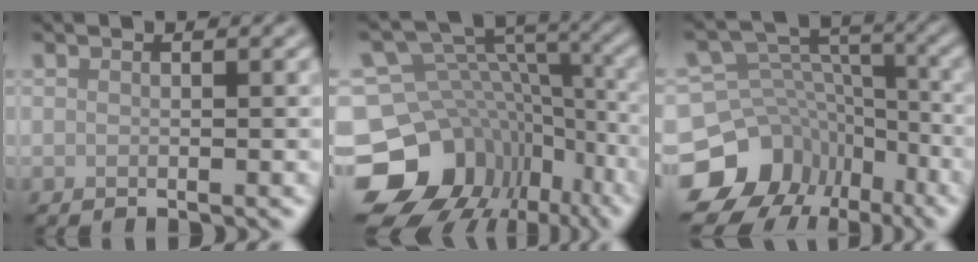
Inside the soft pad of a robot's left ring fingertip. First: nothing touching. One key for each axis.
{"total": 14.9, "fx": -7.3, "fy": 11.6, "fz": 5.9, "tx": -0.129, "ty": 0.007, "tz": -0.095}
{"total": 13.4, "fx": -7.3, "fy": 10.8, "fz": 3.2, "tx": -0.082, "ty": -0.010, "tz": -0.111}